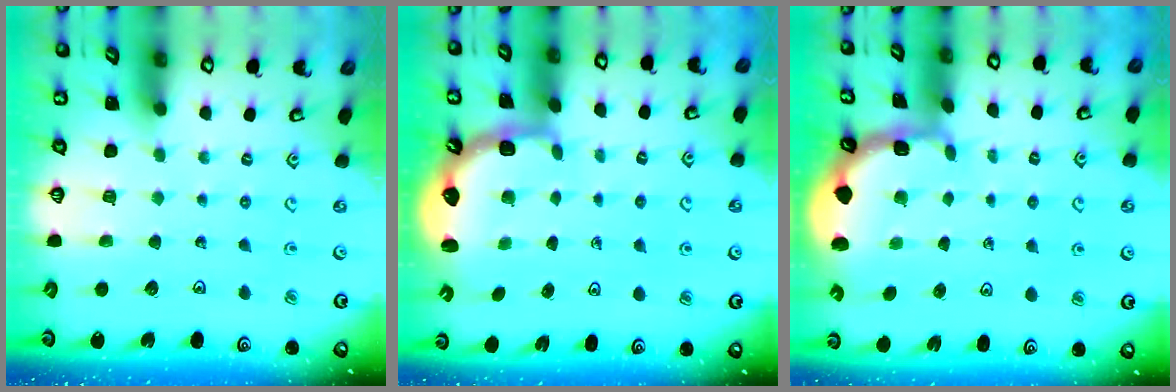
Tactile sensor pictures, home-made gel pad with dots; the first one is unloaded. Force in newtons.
{"total": 2.6, "press": 2.2, "slide": 1.4}
{"total": 1.8, "press": 1.8, "slide": 0.3}